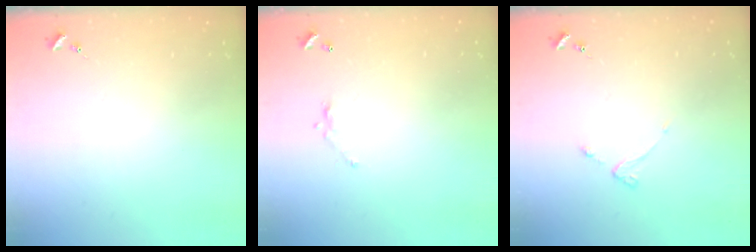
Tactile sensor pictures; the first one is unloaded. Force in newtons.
{"total": 4.8, "press": 4.8, "slide": 0.3}
{"total": 2.6, "press": 2.6, "slide": 0.5}